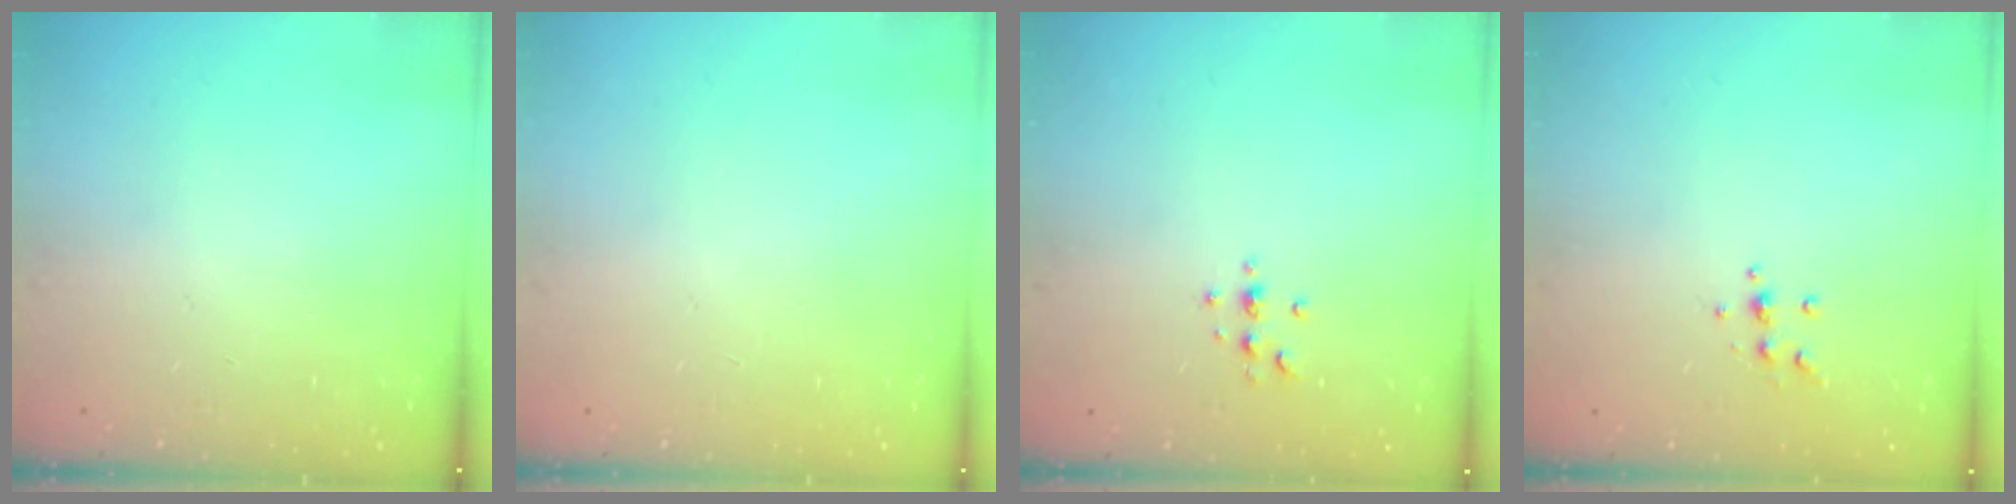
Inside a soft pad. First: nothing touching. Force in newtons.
{"total": 0.0}
{"total": 3.4, "press": 3.4, "slide": 0.4}
{"total": 4.8, "press": 4.7, "slide": 0.8}